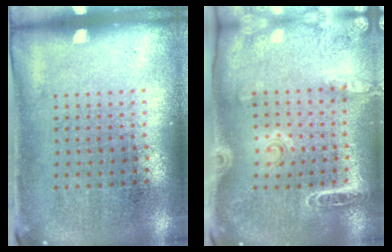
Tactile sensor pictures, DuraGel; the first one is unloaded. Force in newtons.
{"total": 1.7, "press": 1.7, "slide": 0.1}